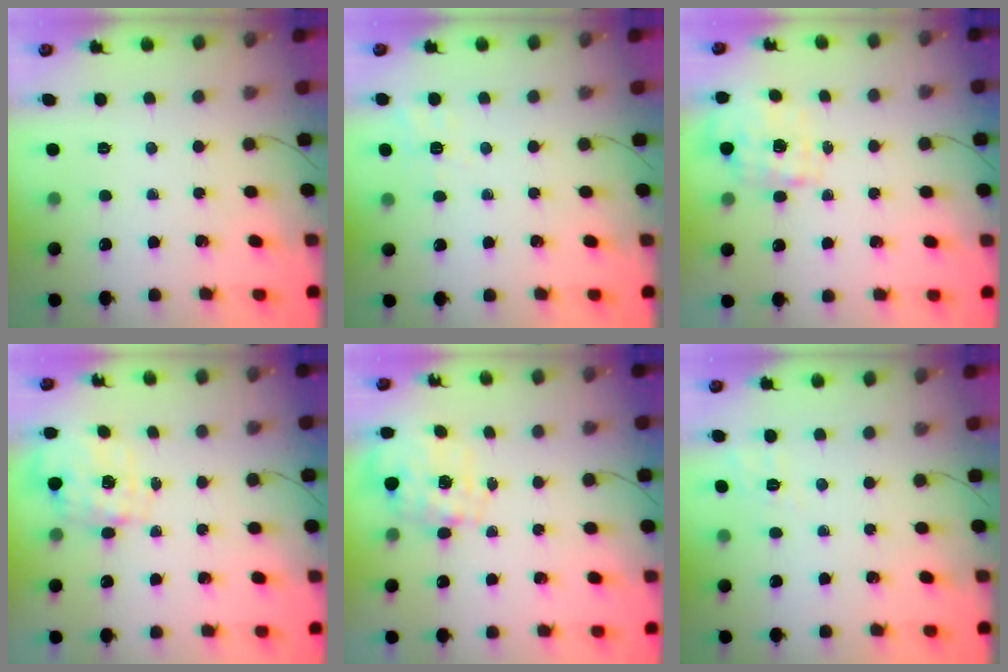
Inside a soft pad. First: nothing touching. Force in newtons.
{"total": 2.2, "press": 0.2, "slide": 2.2}
{"total": 1.7, "press": 1.6, "slide": 0.5}
{"total": 2.8, "press": 2.6, "slide": 0.9}
{"total": 8.6, "press": 8.5, "slide": 0.6}
{"total": 1.9, "press": 0.7, "slide": 1.7}